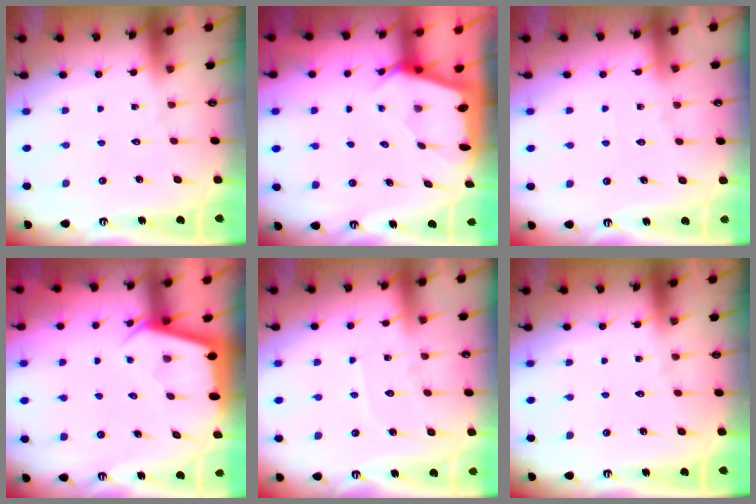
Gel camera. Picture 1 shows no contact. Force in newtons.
{"total": 2.4, "press": 2.4, "slide": 0.3}
{"total": 2.8, "press": 2.8, "slide": 0.4}
{"total": 2.9, "press": 2.8, "slide": 0.3}
{"total": 4.0, "press": 4.0, "slide": 0.4}
{"total": 0.0}